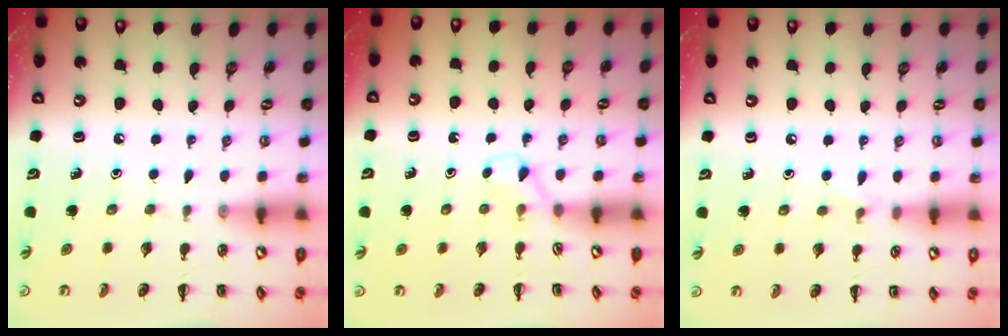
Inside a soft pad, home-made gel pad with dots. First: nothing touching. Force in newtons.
{"total": 2.9, "press": 2.7, "slide": 1.0}
{"total": 3.7, "press": 3.5, "slide": 1.2}